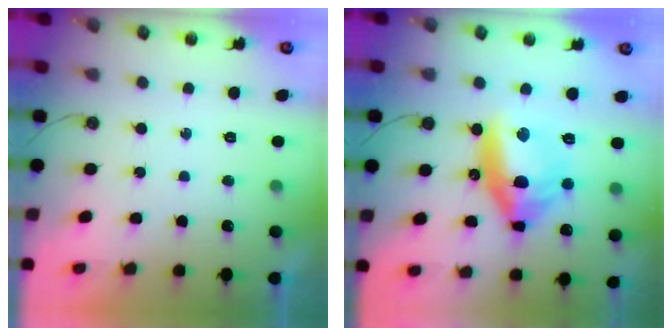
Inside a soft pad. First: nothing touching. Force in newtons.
{"total": 14.4, "press": 14.2, "slide": 2.5}